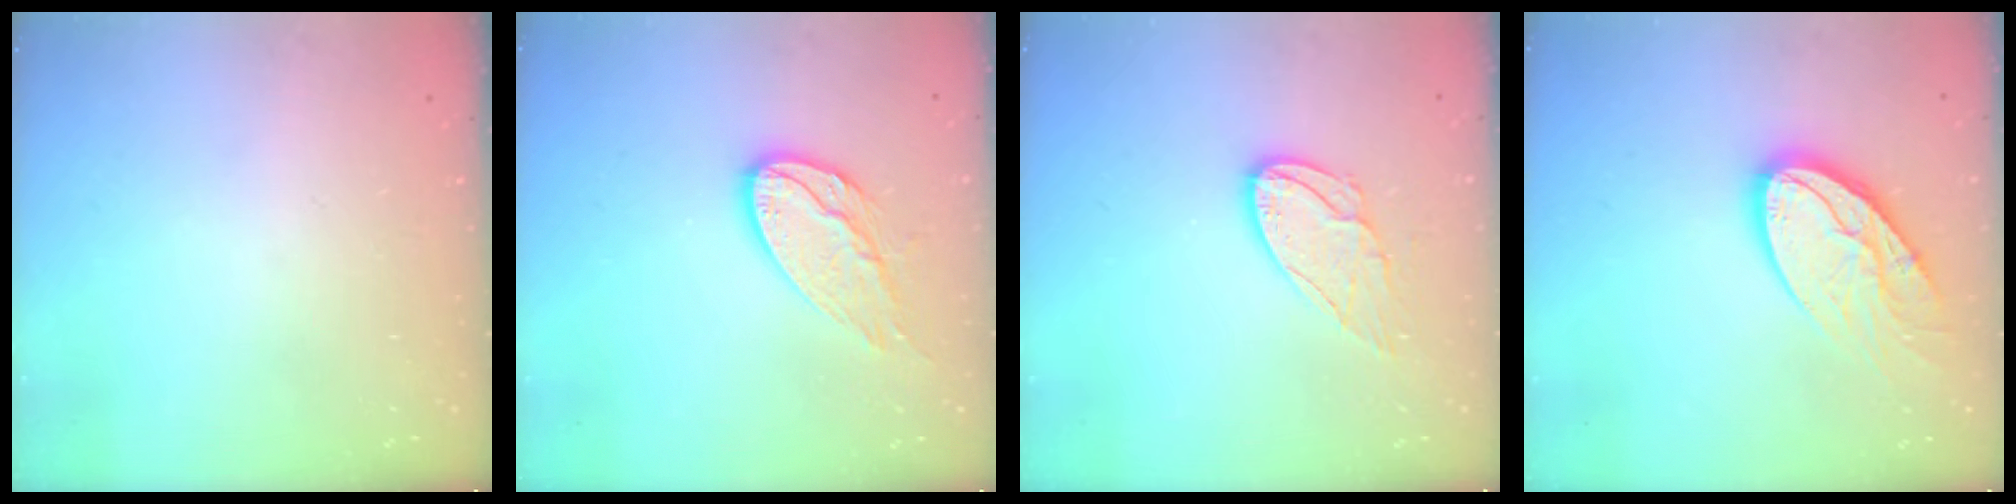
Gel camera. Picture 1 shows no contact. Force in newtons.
{"total": 12.2, "press": 12.1, "slide": 0.8}
{"total": 9.8, "press": 9.8, "slide": 0.4}
{"total": 15.6, "press": 15.5, "slide": 1.7}